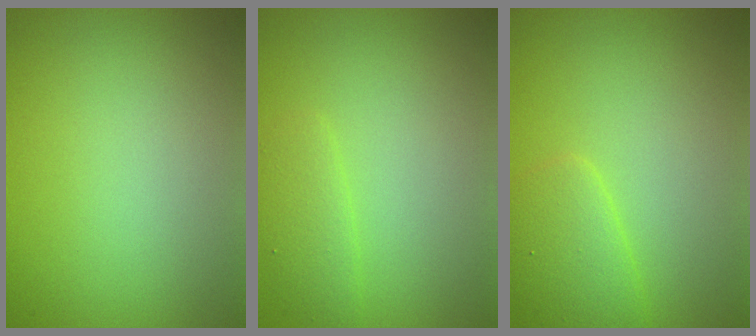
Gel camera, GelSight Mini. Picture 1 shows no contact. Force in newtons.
{"total": 1.6, "press": 1.6, "slide": 0.1}
{"total": 2.6, "press": 2.6, "slide": 0.1}